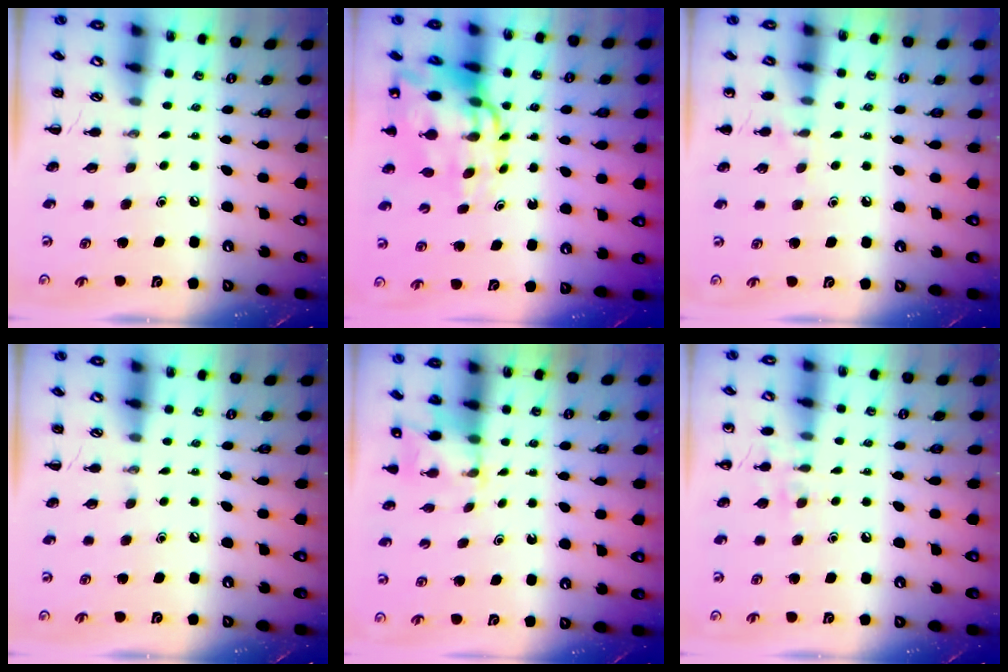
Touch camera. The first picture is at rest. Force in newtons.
{"total": 15.0, "press": 14.4, "slide": 4.1}
{"total": 4.6, "press": 4.4, "slide": 1.5}
{"total": 0.0}
{"total": 3.7, "press": 3.6, "slide": 0.8}
{"total": 6.6, "press": 6.4, "slide": 1.7}